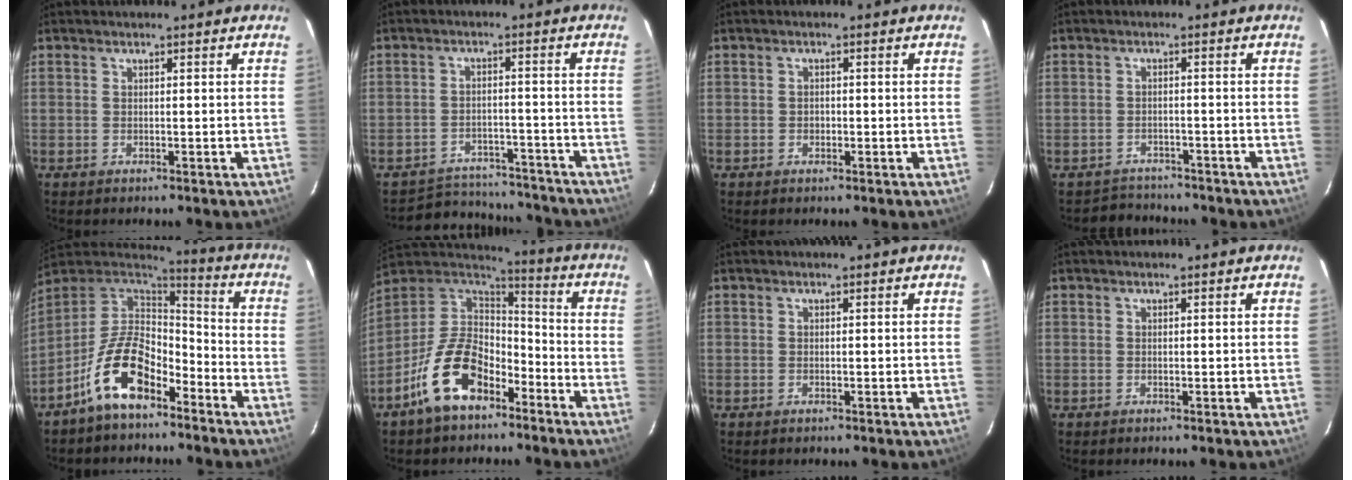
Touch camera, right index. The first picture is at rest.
{"total": 14.1, "force": [-12.6, 5.4, 3.1], "torque": [-0.070, 0.032, -0.157]}
{"total": 1.2, "force": [-0.5, 1.0, 0.4], "torque": [-0.007, 0.001, -0.006]}
{"total": 5.1, "force": [-4.4, 2.6, 0.1], "torque": [-0.014, 0.019, -0.070]}
{"total": 14.9, "force": [-8.8, 7.2, 9.8], "torque": [-0.195, 0.017, -0.160]}
{"total": 16.9, "force": [-9.8, 9.5, 9.9], "torque": [-0.203, 0.024, -0.166]}
{"total": 0.0}
{"total": 0.0}